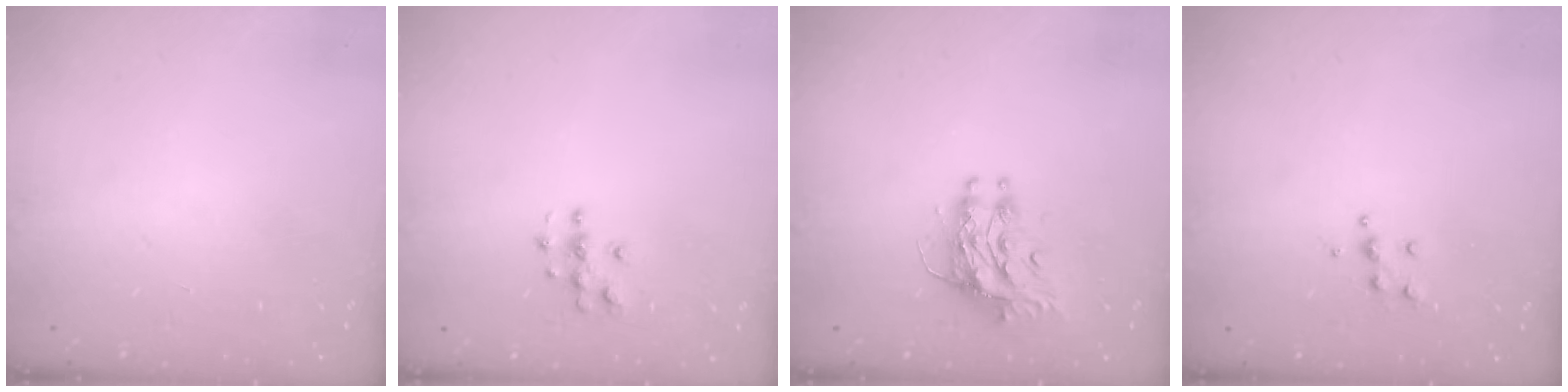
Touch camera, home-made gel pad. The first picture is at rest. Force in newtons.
{"total": 3.8, "press": 3.8, "slide": 0.2}
{"total": 10.7, "press": 10.7, "slide": 0.3}
{"total": 5.2, "press": 5.2, "slide": 0.5}